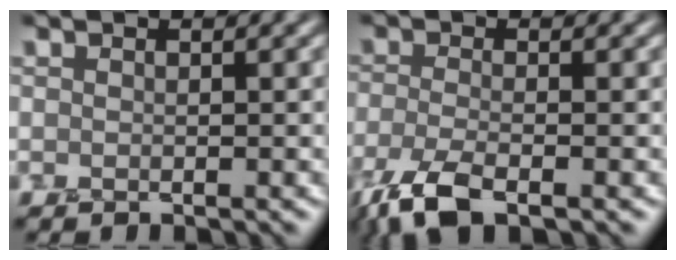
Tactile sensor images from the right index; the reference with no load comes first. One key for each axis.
{"total": 4.5, "fx": -3.1, "fy": 1.4, "fz": 3.0, "tx": -0.069, "ty": -0.007, "tz": -0.069}